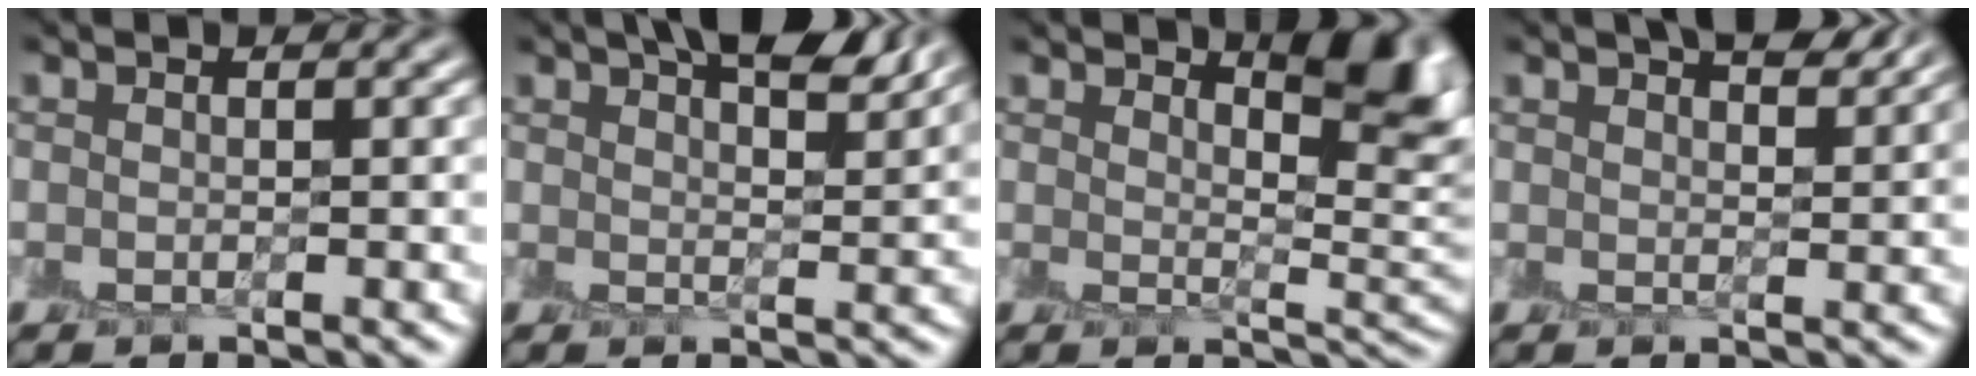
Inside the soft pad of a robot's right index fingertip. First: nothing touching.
{"total": 6.6, "force": [4.6, 1.8, 4.3], "torque": [-0.027, 0.025, 0.047]}
{"total": 6.7, "force": [3.6, 2.0, 5.2], "torque": [-0.042, 0.012, 0.056]}
{"total": 5.3, "force": [3.9, 1.7, 3.2], "torque": [-0.018, 0.022, 0.034]}